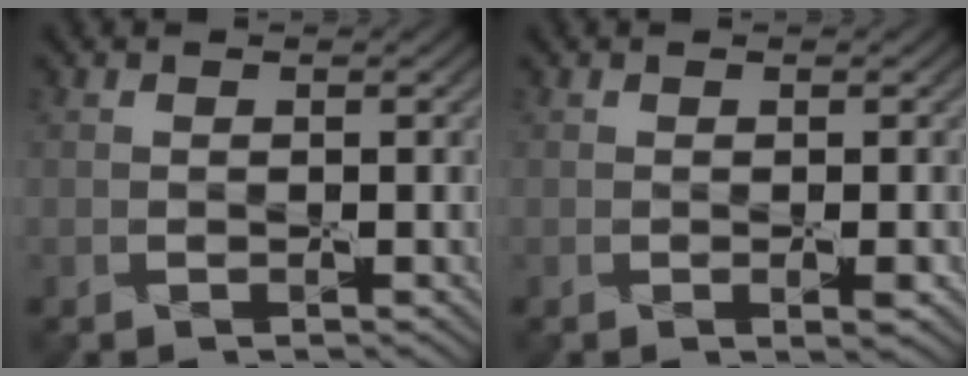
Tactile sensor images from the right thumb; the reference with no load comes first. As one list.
[{"total": 1.0, "force": [-0.2, 0.1, 1.0], "torque": [-0.019, -0.004, -0.003]}]